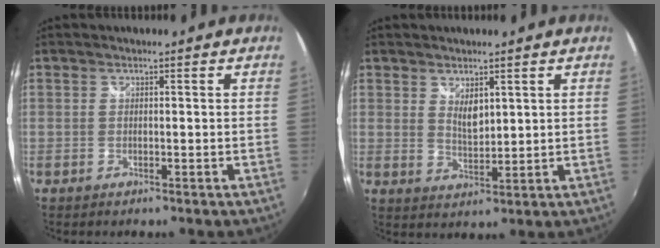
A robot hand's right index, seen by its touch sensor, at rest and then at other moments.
{"total": 4.0, "force": [2.1, 1.9, 2.9], "torque": [-0.044, -0.007, 0.038]}